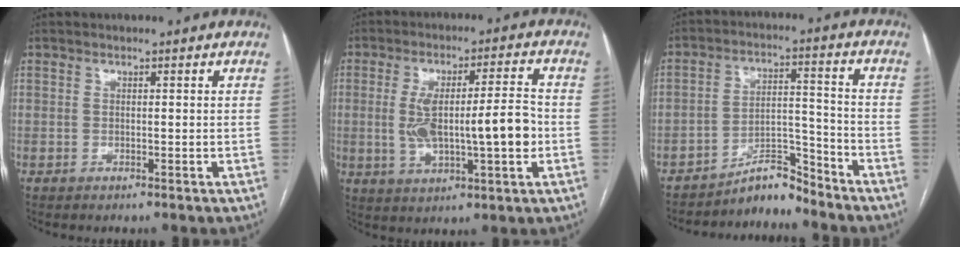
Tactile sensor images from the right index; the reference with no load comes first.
{"total": 11.9, "force": [-1.0, 2.3, 11.6], "torque": [-0.206, 0.020, -0.009]}
{"total": 6.3, "force": [-6.1, 1.1, 1.0], "torque": [-0.010, 0.032, -0.102]}